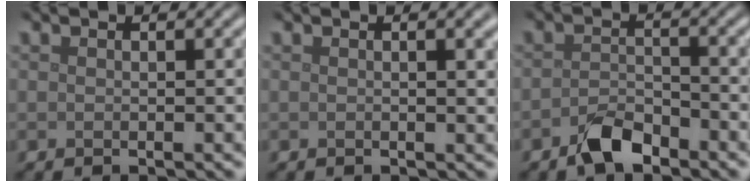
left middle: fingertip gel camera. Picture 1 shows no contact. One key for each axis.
{"total": 2.0, "fx": 0.5, "fy": 0.6, "fz": 1.9, "tx": -0.017, "ty": 0.003, "tz": 0.006}
{"total": 3.3, "fx": -2.4, "fy": 1.5, "fz": 1.7, "tx": -0.033, "ty": 0.003, "tz": -0.049}